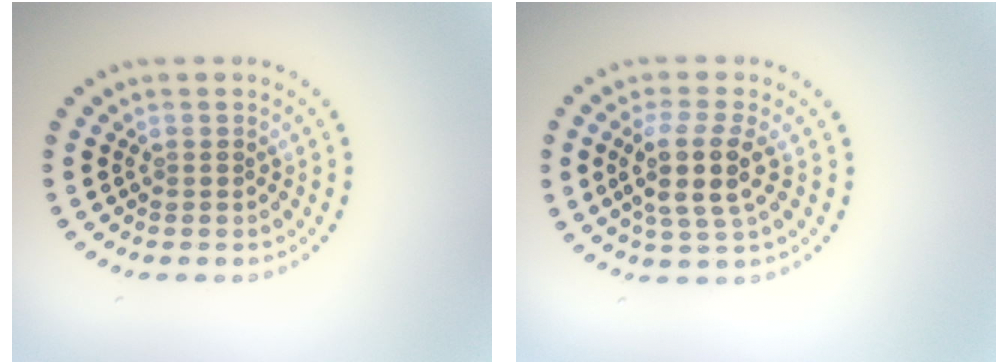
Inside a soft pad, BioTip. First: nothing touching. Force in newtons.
{"total": 3.8, "press": 3.3, "slide": 1.9}